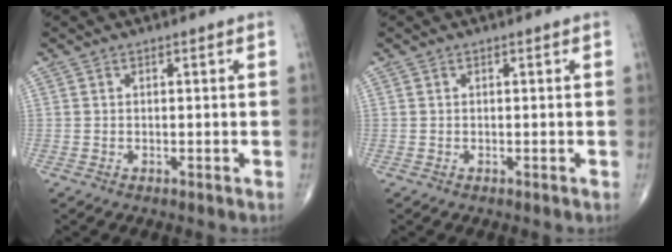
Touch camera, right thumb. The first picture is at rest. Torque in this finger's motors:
{"motor_torque": [0.04, 0.07, 0.00, 0.01, 0.01]}